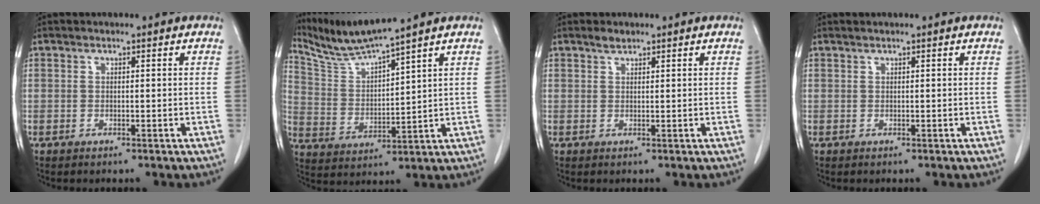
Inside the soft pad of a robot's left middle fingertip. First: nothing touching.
{"total": 7.9, "force": [7.5, -1.9, 2.0], "torque": [-0.057, -0.008, 0.161]}
{"total": 1.1, "force": [1.0, 0.3, 0.4], "torque": [-0.011, -0.001, 0.020]}
{"total": 0.6, "force": [0.5, -0.1, 0.3], "torque": [-0.011, 0.004, 0.015]}